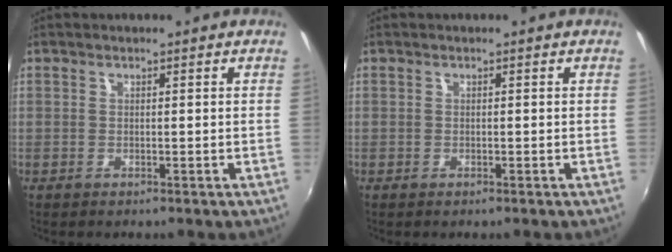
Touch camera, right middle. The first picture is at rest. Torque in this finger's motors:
{"motor_torque": [-1.62, -0.50, 0.05, 0.01]}